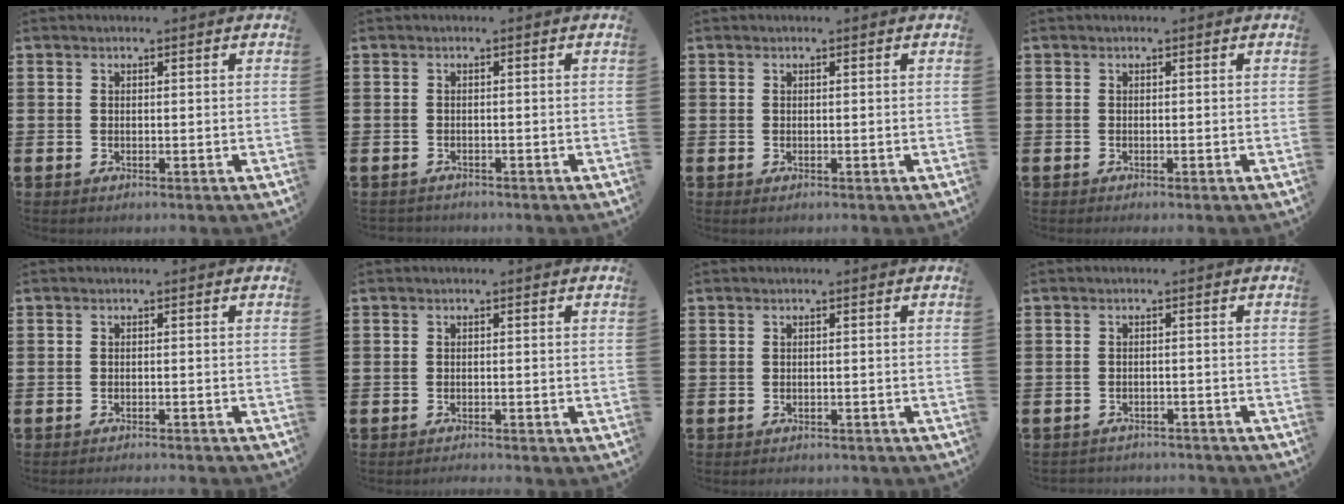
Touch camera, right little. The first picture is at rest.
{"total": 0.7, "force": [-0.6, 0.1, -0.1], "torque": [0.000, -0.001, -0.014]}
{"total": 0.0}
{"total": 0.0}
{"total": 1.0, "force": [-0.9, -0.2, 0.0], "torque": [0.000, 0.000, -0.020]}
{"total": 0.8, "force": [-0.7, -0.1, 0.1], "torque": [-0.003, -0.002, -0.015]}
{"total": 0.7, "force": [-0.7, 0.1, 0.0], "torque": [-0.002, -0.002, -0.014]}
{"total": 1.7, "force": [-1.7, 0.0, -0.2], "torque": [-0.001, 0.002, -0.037]}